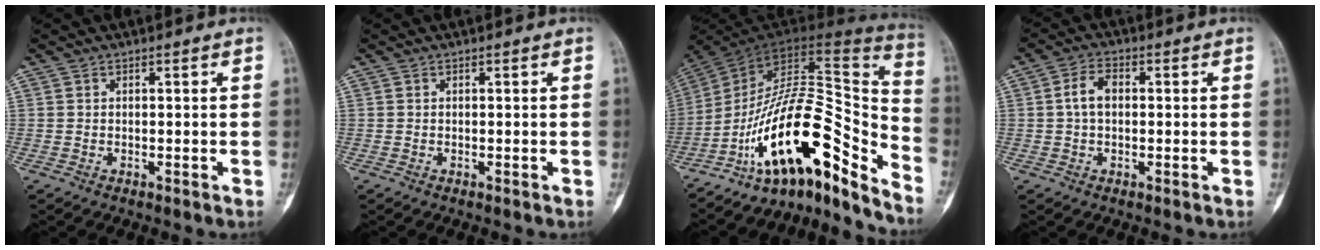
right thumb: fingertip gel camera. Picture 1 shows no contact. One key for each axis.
{"total": 0.0}
{"total": 22.2, "fx": -15.0, "fy": 6.9, "fz": 14.9, "tx": -0.206, "ty": 0.135, "tz": -0.251}
{"total": 4.4, "fx": 0.3, "fy": 2.8, "fz": 3.4, "tx": -0.066, "ty": 0.014, "tz": 0.002}